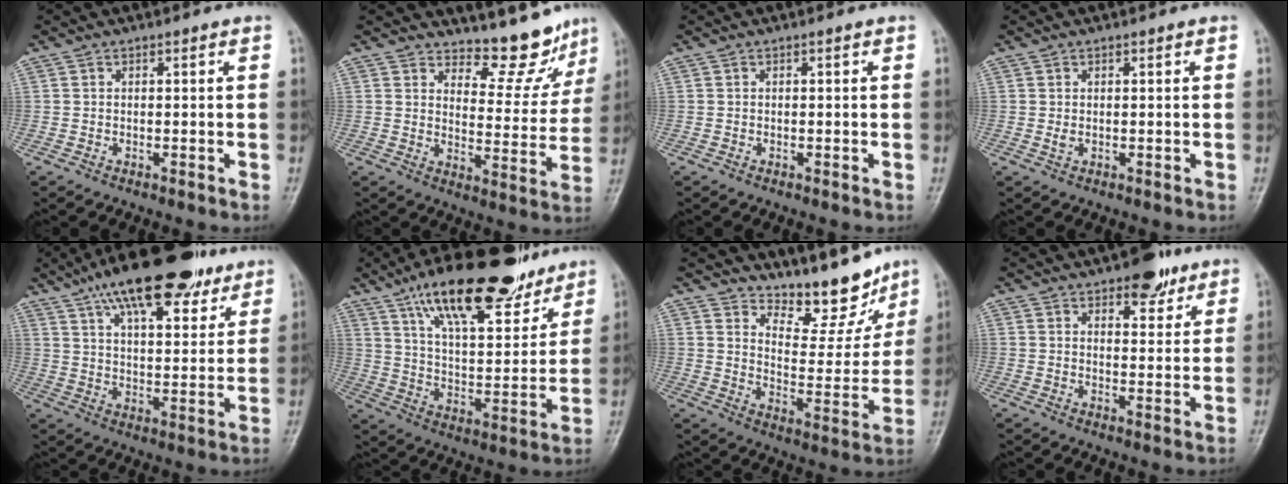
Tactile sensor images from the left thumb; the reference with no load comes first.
{"total": 9.7, "force": [9.0, 3.2, 2.0], "torque": [0.005, -0.080, 0.124]}
{"total": 0.0}
{"total": 1.0, "force": [0.3, 0.6, 0.7], "torque": [-0.011, -0.003, 0.009]}
{"total": 21.1, "force": [13.5, 8.3, 14.0], "torque": [-0.194, -0.023, 0.216]}
{"total": 22.3, "force": [15.4, 7.8, 14.1], "torque": [-0.189, -0.054, 0.255]}
{"total": 12.2, "force": [10.7, 4.4, 4.1], "torque": [-0.023, -0.084, 0.163]}
{"total": 7.2, "force": [4.8, 3.4, 4.1], "torque": [-0.027, -0.024, 0.066]}